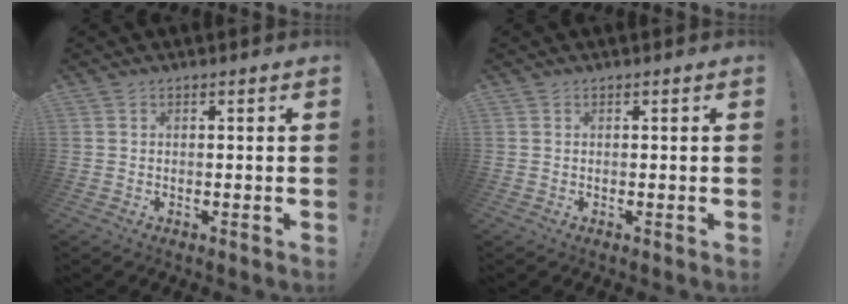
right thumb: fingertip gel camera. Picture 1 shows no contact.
{"total": 0.0}